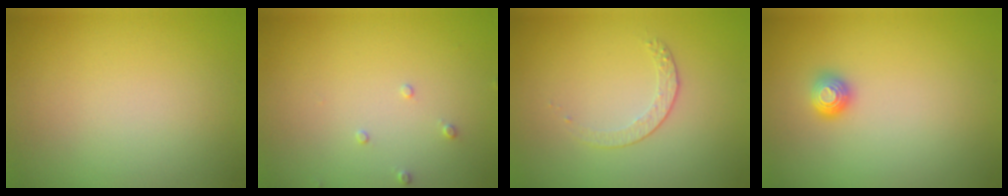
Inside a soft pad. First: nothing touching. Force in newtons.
{"total": 0.8, "press": 0.8, "slide": 0.2}
{"total": 1.5, "press": 0.9, "slide": 1.2}
{"total": 1.1, "press": 1.1, "slide": 0.2}